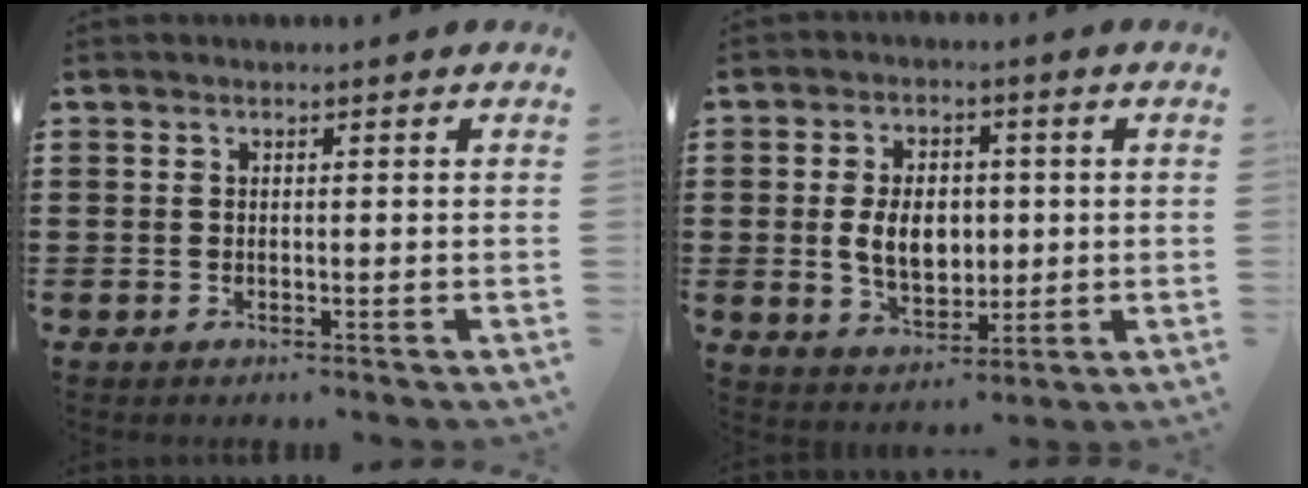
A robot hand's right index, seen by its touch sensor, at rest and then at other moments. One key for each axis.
{"total": 6.8, "fx": 0.1, "fy": 4.7, "fz": 4.9, "tx": -0.092, "ty": 0.007, "tz": -0.003}